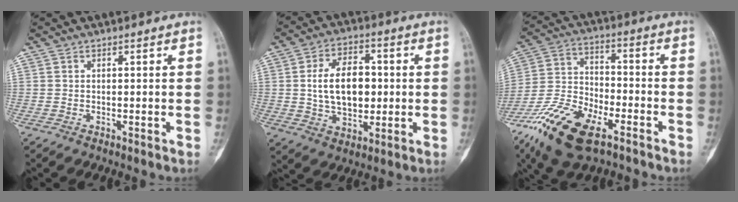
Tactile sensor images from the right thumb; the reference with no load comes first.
{"total": 12.9, "force": [0.7, 8.2, 9.9], "torque": [-0.138, 0.005, 0.015]}
{"total": 17.6, "force": [-10.5, 7.5, 12.0], "torque": [-0.238, 0.041, -0.196]}